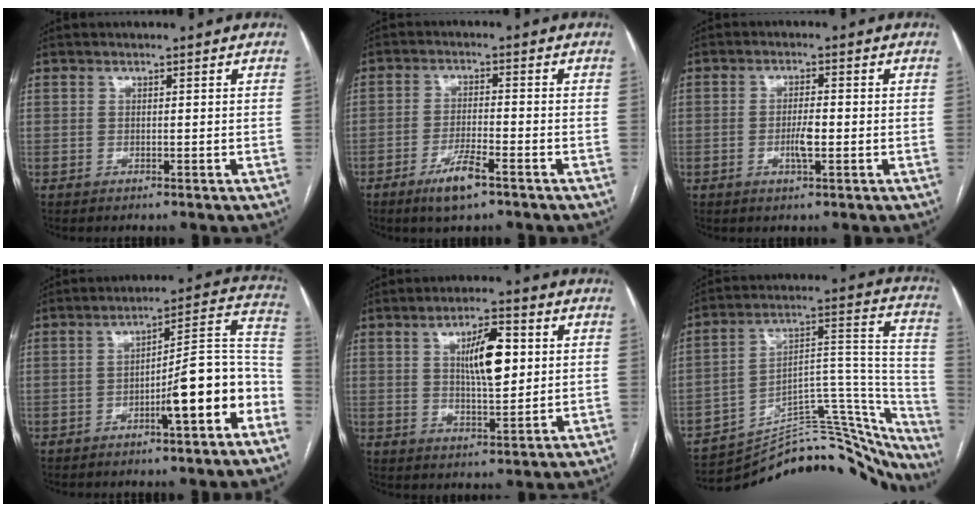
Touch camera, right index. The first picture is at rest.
{"total": 5.8, "force": [-3.7, 0.8, 4.4], "torque": [-0.088, -0.007, -0.066]}
{"total": 3.5, "force": [-0.9, 0.6, 3.3], "torque": [-0.064, -0.001, -0.014]}
{"total": 12.4, "force": [-5.4, 1.6, 11.1], "torque": [-0.146, 0.035, -0.078]}
{"total": 8.6, "force": [2.0, 2.3, 8.0], "torque": [-0.135, 0.006, 0.035]}
{"total": 32.1, "force": [-29.7, 7.4, 9.9], "torque": [-0.085, 0.045, -0.384]}